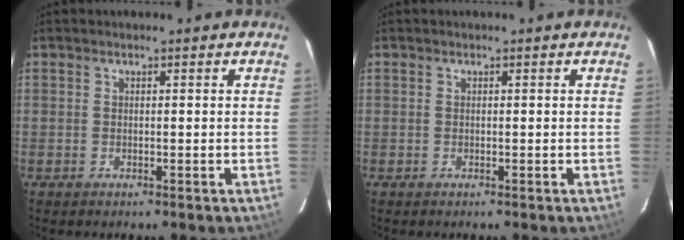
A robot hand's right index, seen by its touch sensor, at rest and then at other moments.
{"total": 0.0}